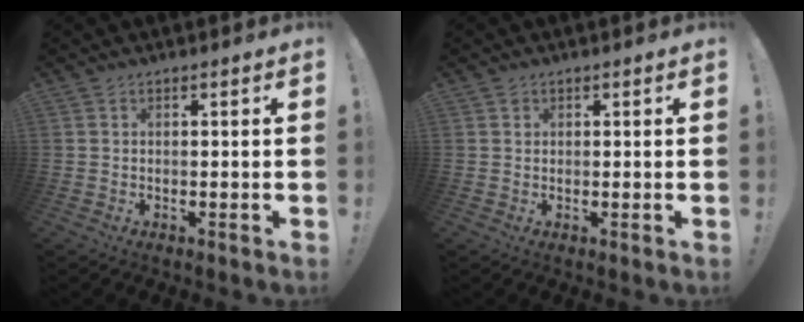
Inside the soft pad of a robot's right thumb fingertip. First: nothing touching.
{"total": 0.9, "force": [0.4, 0.8, 0.2], "torque": [-0.002, 0.001, 0.008]}